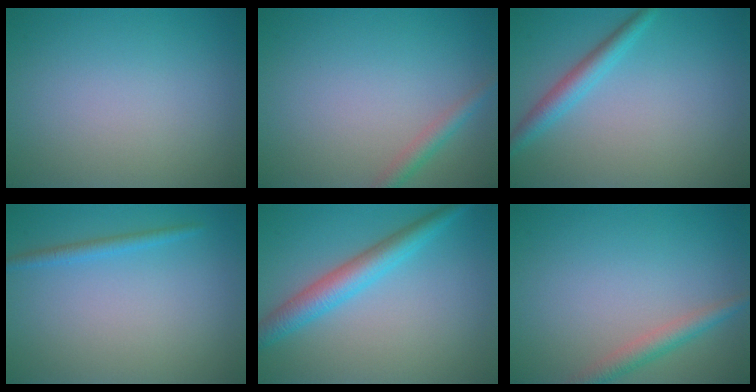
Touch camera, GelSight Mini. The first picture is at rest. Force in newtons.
{"total": 1.7, "press": 1.7, "slide": 0.1}
{"total": 2.4, "press": 2.4, "slide": 0.1}
{"total": 1.3, "press": 1.3, "slide": 0.1}
{"total": 4.0, "press": 4.0, "slide": 0.1}
{"total": 2.4, "press": 2.4, "slide": 0.0}